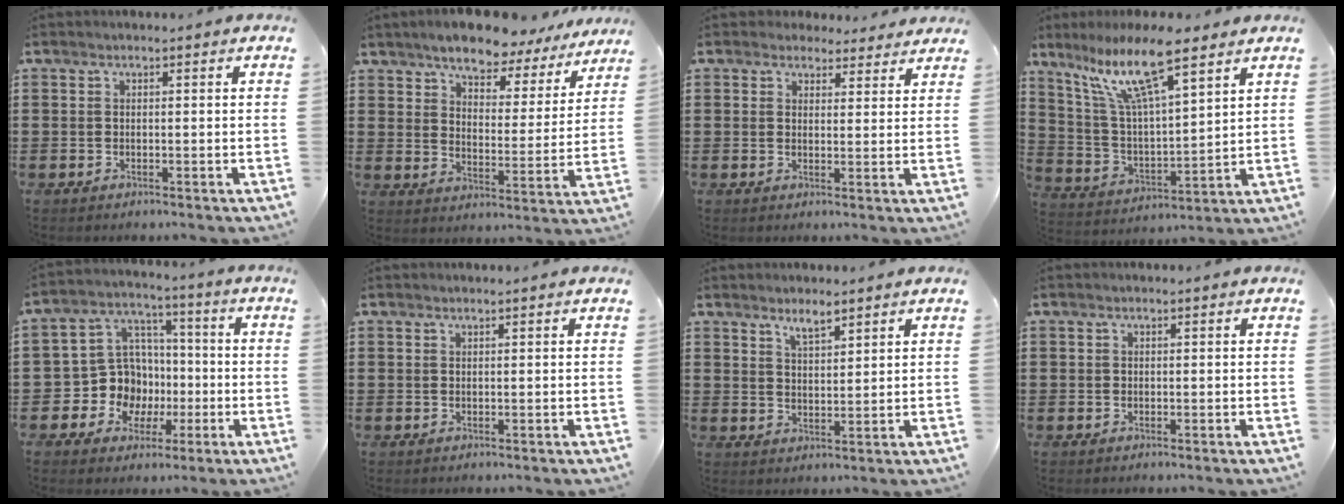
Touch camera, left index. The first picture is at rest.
{"total": 7.2, "force": [6.7, 1.3, 2.1], "torque": [-0.064, -0.040, 0.115]}
{"total": 3.4, "force": [3.0, 1.5, 0.5], "torque": [-0.012, -0.004, 0.055]}
{"total": 12.6, "force": [8.7, 2.7, 8.8], "torque": [-0.192, -0.025, 0.152]}
{"total": 10.0, "force": [-1.7, 9.5, 2.6], "torque": [-0.096, 0.007, -0.020]}
{"total": 0.5, "force": [0.4, -0.1, 0.3], "torque": [-0.006, -0.002, 0.008]}
{"total": 3.2, "force": [2.7, 0.7, 1.5], "torque": [-0.029, -0.002, 0.047]}
{"total": 0.0}